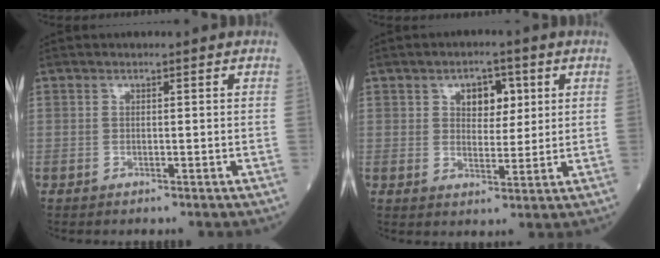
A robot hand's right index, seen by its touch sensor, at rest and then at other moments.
{"total": 5.3, "force": [2.0, 3.1, 3.7], "torque": [-0.050, 0.009, 0.033]}